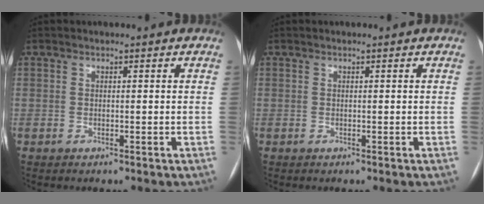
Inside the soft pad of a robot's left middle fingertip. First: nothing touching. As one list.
[{"total": 0.0}]